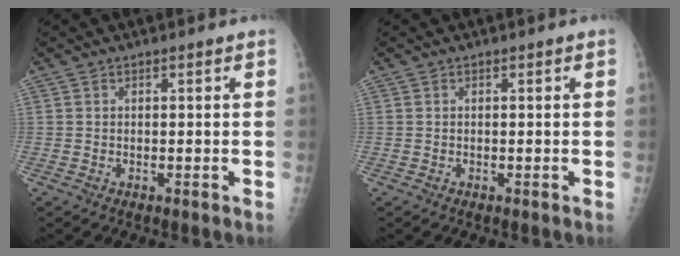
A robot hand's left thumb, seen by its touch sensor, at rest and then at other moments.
{"total": 0.0}